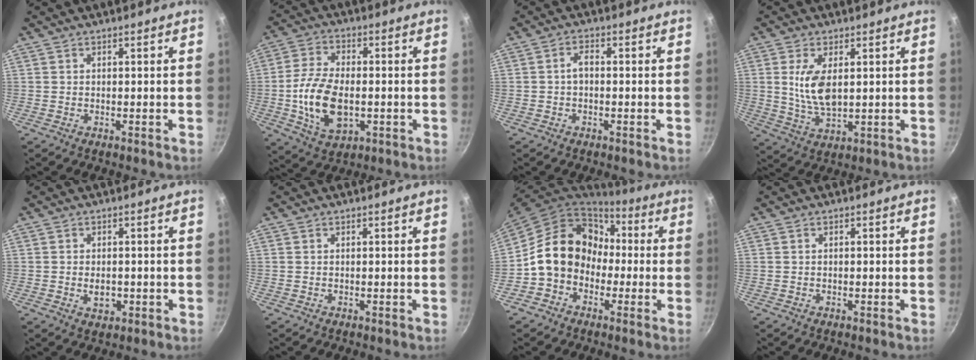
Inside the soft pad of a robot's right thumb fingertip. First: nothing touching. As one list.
[{"total": 12.9, "force": [-1.8, 7.5, 10.3], "torque": [-0.191, 0.012, -0.031]}, {"total": 2.2, "force": [-0.3, 1.2, 1.8], "torque": [-0.030, 0.015, -0.007]}, {"total": 8.3, "force": [1.5, 4.0, 7.1], "torque": [-0.134, -0.014, 0.036]}, {"total": 3.4, "force": [-0.6, 2.3, 2.4], "torque": [-0.030, 0.002, -0.007]}, {"total": 0.0}, {"total": 15.8, "force": [-0.7, 13.2, 8.7], "torque": [-0.116, 0.058, -0.024]}, {"total": 0.0}]